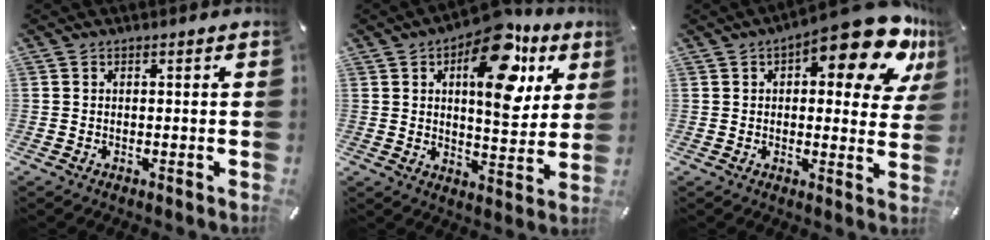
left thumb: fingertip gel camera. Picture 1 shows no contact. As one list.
[{"total": 19.9, "force": [8.8, 9.6, 15.0], "torque": [-0.203, -0.039, 0.138]}, {"total": 16.3, "force": [9.4, 5.7, 12.0], "torque": [-0.158, -0.066, 0.153]}]